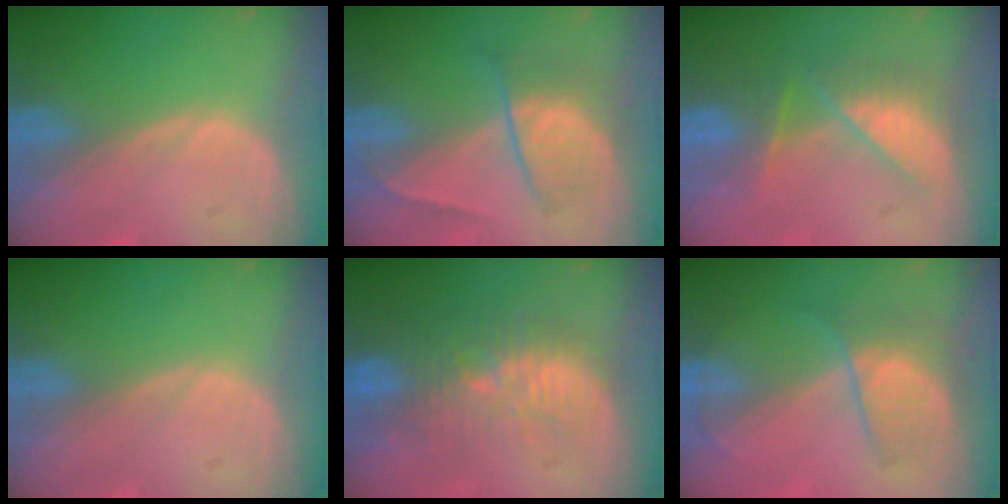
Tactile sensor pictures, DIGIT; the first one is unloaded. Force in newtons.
{"total": 6.6, "press": 6.0, "slide": 2.8}
{"total": 8.1, "press": 7.1, "slide": 4.0}
{"total": 0.0}
{"total": 9.8, "press": 9.0, "slide": 3.8}
{"total": 6.9, "press": 5.9, "slide": 3.5}